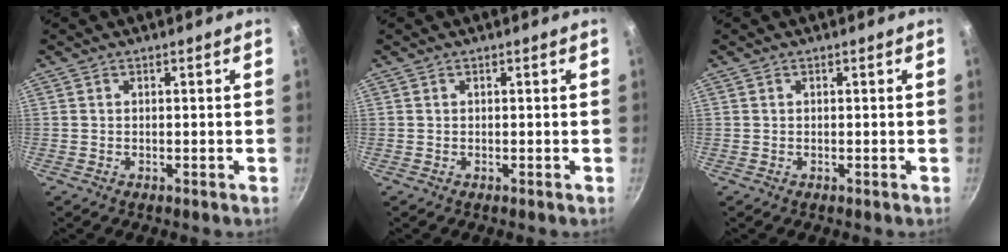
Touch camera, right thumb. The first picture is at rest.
{"total": 0.0}
{"total": 0.0}